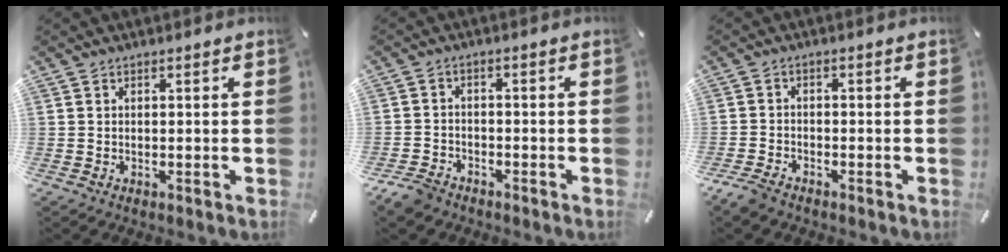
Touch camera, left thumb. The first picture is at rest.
{"total": 4.7, "force": [-3.7, 2.5, 1.4], "torque": [-0.038, 0.017, -0.076]}
{"total": 3.5, "force": [-3.0, 1.3, 1.4], "torque": [-0.041, 0.010, -0.062]}